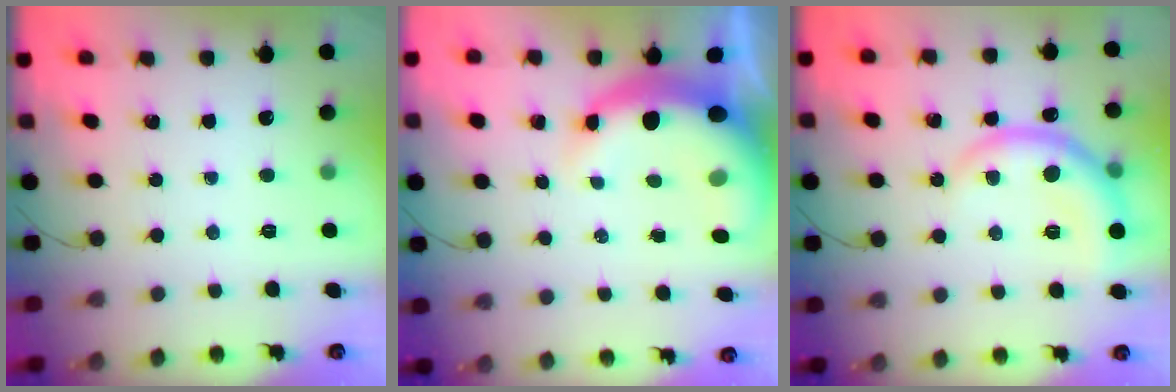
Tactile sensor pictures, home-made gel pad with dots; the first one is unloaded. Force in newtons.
{"total": 9.4, "press": 9.2, "slide": 2.3}
{"total": 10.6, "press": 10.5, "slide": 0.7}